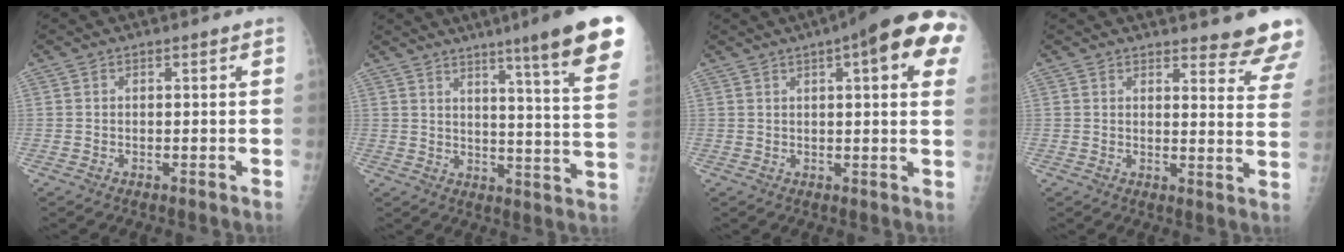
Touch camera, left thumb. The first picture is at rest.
{"total": 18.1, "force": [11.8, 0.4, 13.8], "torque": [-0.166, -0.065, 0.145]}
{"total": 16.2, "force": [6.4, 3.9, 14.4], "torque": [-0.177, 0.005, 0.072]}
{"total": 11.8, "force": [11.2, 1.6, 3.4], "torque": [-0.007, -0.098, 0.107]}